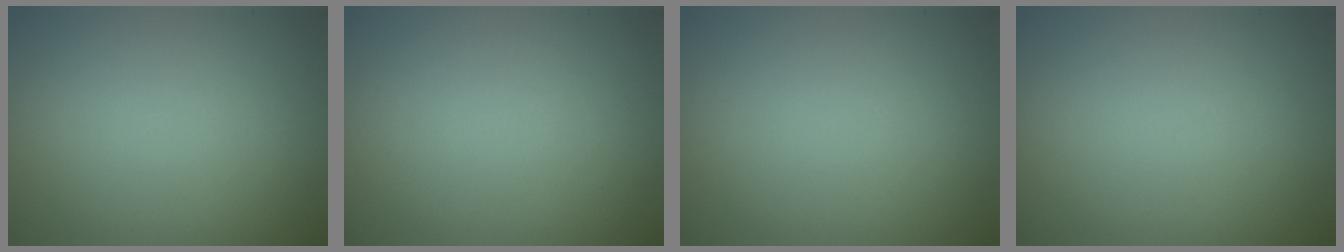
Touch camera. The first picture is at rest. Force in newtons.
{"total": 0.0}
{"total": 0.0}
{"total": 0.0}